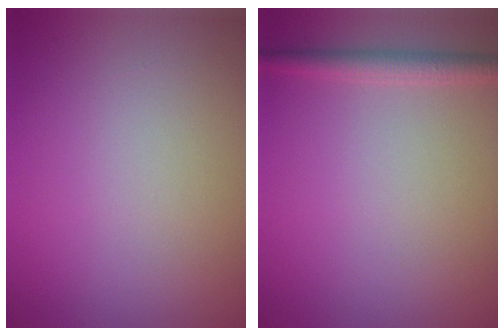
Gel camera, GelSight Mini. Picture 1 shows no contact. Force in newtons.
{"total": 2.0, "press": 2.0, "slide": 0.1}